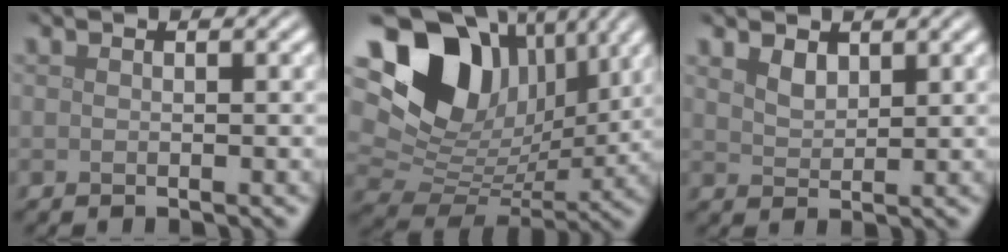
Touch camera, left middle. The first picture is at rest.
{"total": 16.4, "force": [6.5, 11.5, 9.6], "torque": [-0.177, 0.028, 0.125]}
{"total": 1.6, "force": [1.2, 0.9, 0.7], "torque": [-0.018, -0.001, 0.029]}